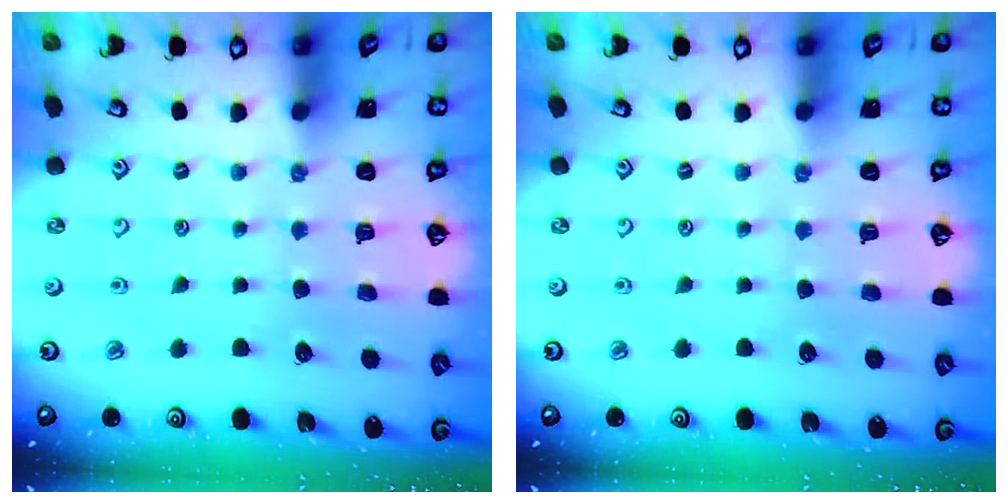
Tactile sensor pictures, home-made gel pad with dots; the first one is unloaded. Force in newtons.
{"total": 0.0}